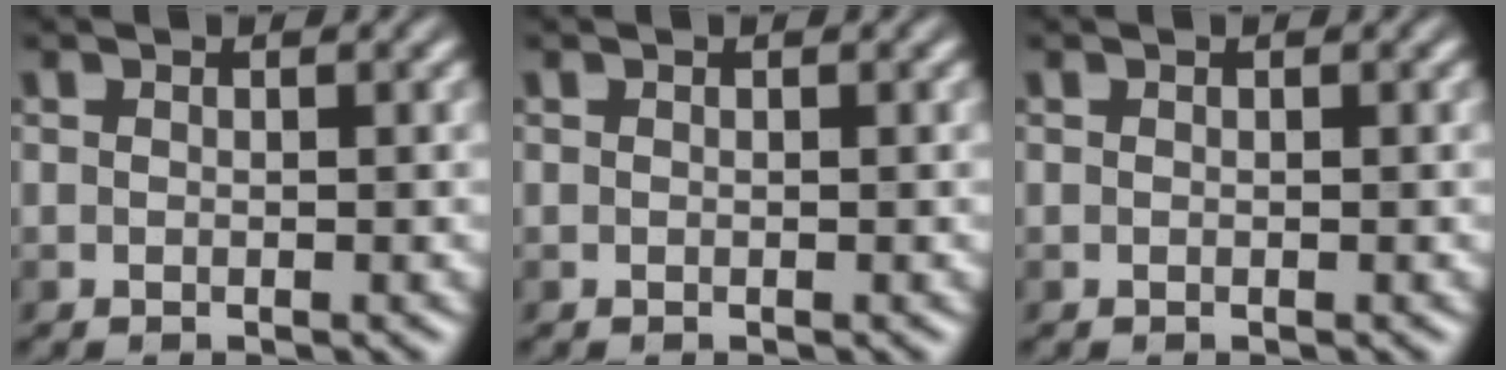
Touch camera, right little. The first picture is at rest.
{"total": 0.0}
{"total": 0.0}